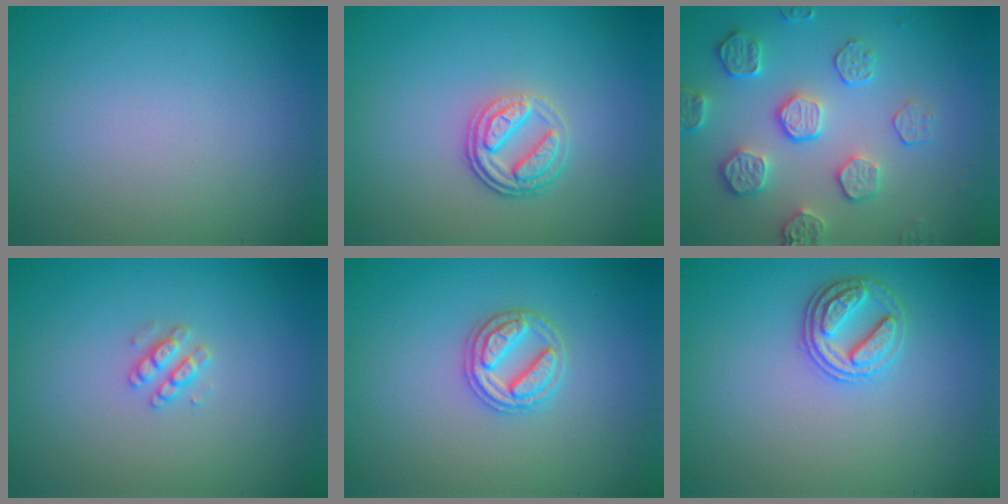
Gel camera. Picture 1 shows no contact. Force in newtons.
{"total": 3.4, "press": 2.7, "slide": 2.1}
{"total": 4.3, "press": 4.1, "slide": 1.3}
{"total": 1.6, "press": 1.6, "slide": 0.3}
{"total": 2.7, "press": 2.7, "slide": 0.3}
{"total": 2.9, "press": 2.8, "slide": 0.7}